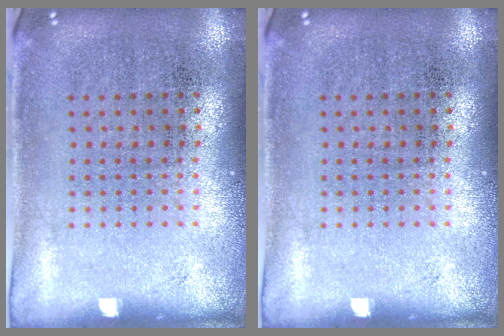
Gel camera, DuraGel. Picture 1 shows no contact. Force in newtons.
{"total": 0.0}